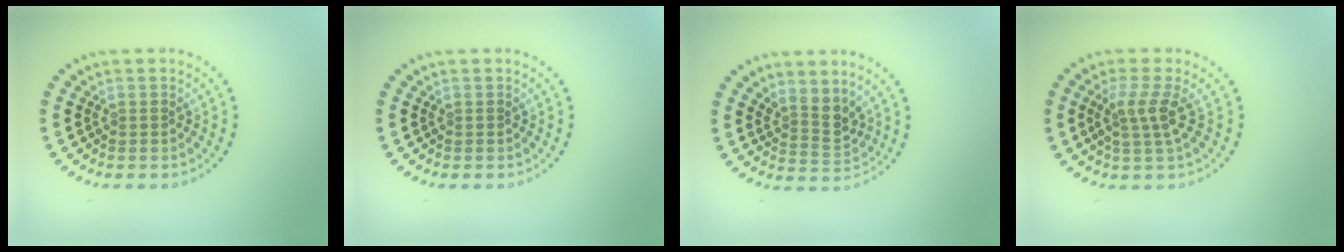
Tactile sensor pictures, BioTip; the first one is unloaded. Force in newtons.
{"total": 0.0}
{"total": 2.6, "press": 1.9, "slide": 1.7}
{"total": 2.7, "press": 2.0, "slide": 1.8}